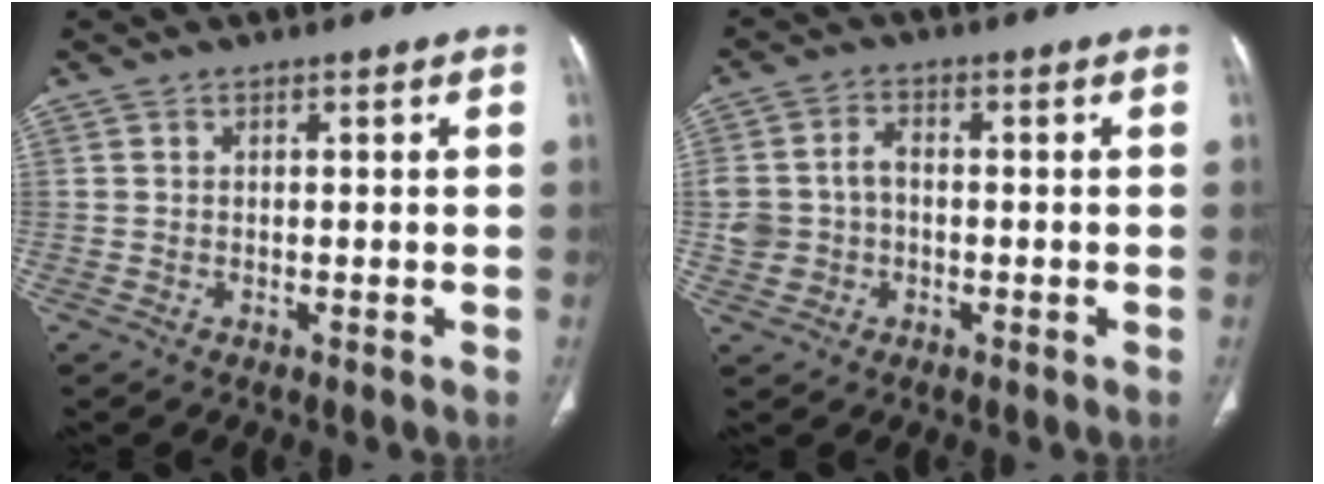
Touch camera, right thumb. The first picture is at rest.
{"total": 6.1, "force": [-0.6, 5.1, 3.4], "torque": [-0.058, 0.024, -0.009]}